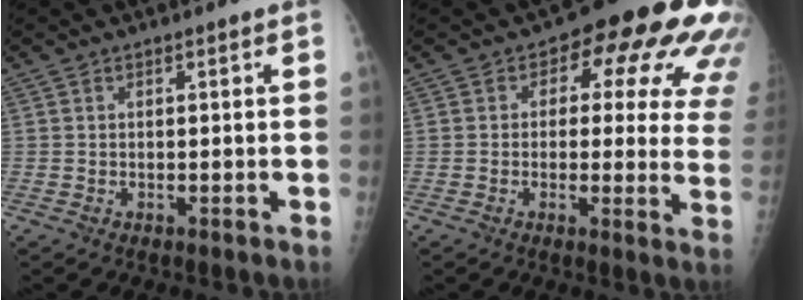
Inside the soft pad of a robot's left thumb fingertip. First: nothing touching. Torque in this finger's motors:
{"motor_torque": [0.33, 0.60, 0.95, -0.90, 0.24]}